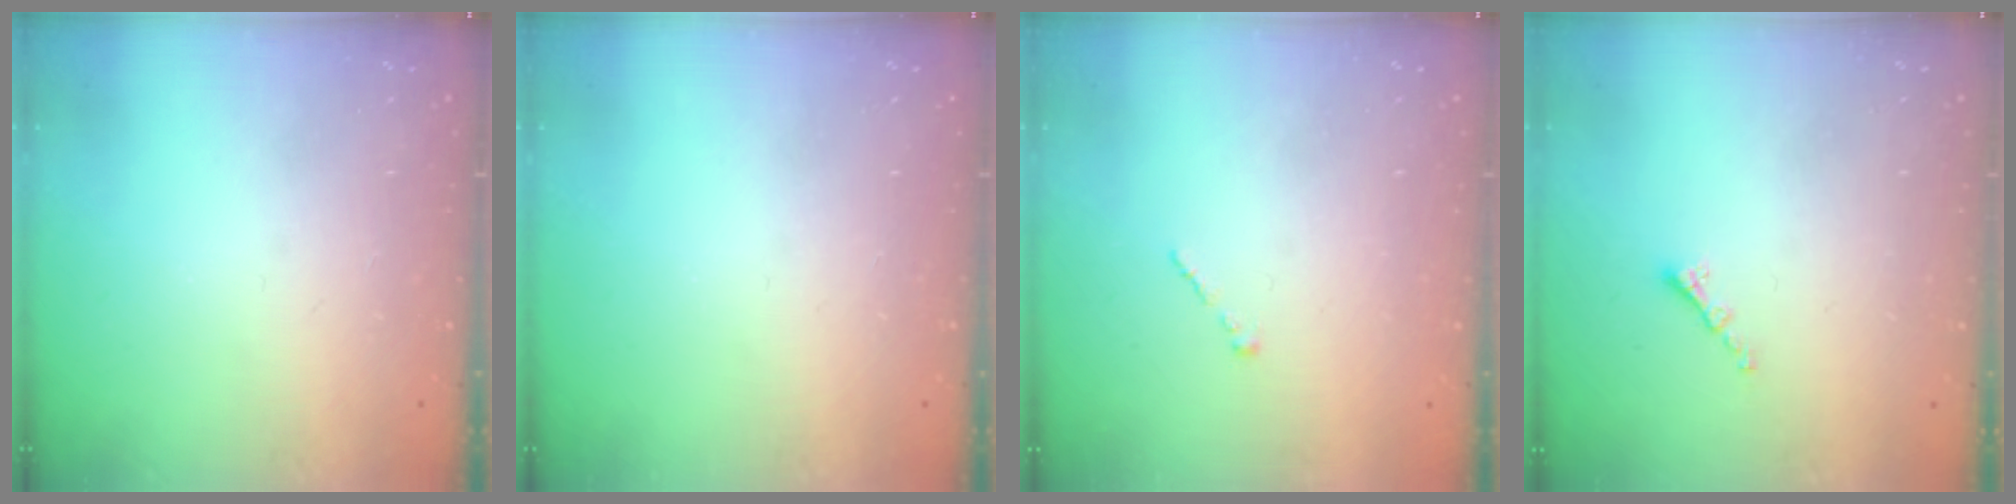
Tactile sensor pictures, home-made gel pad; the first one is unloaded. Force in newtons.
{"total": 0.0}
{"total": 0.0}
{"total": 0.8, "press": 0.8, "slide": 0.2}